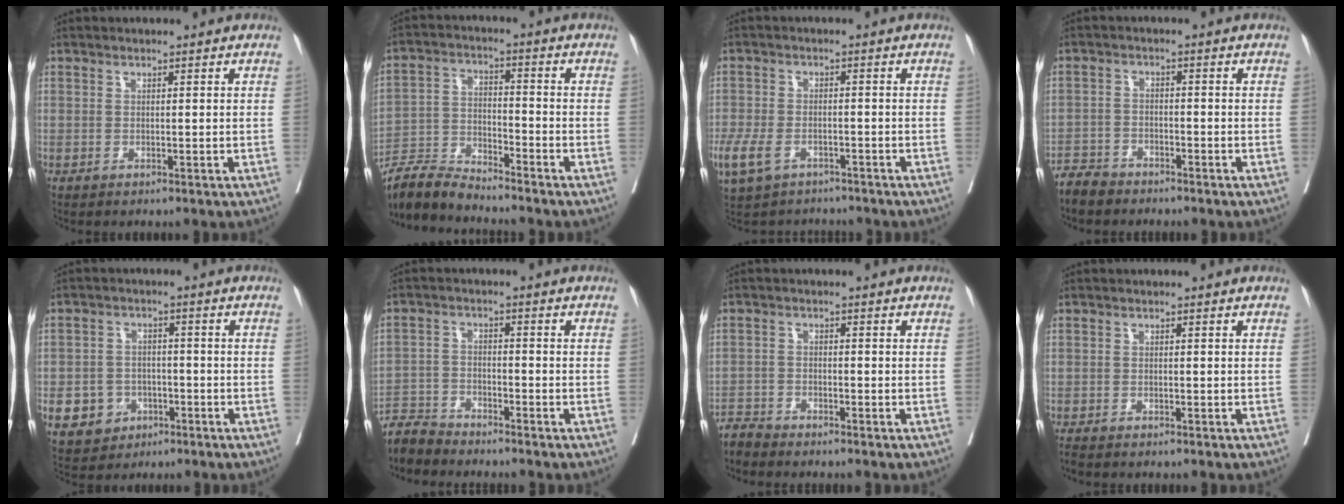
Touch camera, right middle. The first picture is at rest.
{"total": 7.1, "force": [-7.1, 0.1, 0.7], "torque": [-0.016, -0.003, -0.138]}
{"total": 12.4, "force": [-8.1, 7.0, 6.3], "torque": [-0.168, -0.003, -0.121]}
{"total": 3.8, "force": [-3.5, 1.3, 0.2], "torque": [-0.006, -0.004, -0.069]}
{"total": 6.8, "force": [-2.8, 5.8, 1.9], "torque": [-0.039, 0.008, -0.036]}
{"total": 4.7, "force": [-4.6, 0.2, -0.6], "torque": [0.015, -0.008, -0.089]}
{"total": 2.6, "force": [-2.5, 0.0, -0.7], "torque": [0.022, -0.012, -0.049]}
{"total": 1.5, "force": [-1.4, 0.2, 0.4], "torque": [-0.010, -0.005, -0.023]}